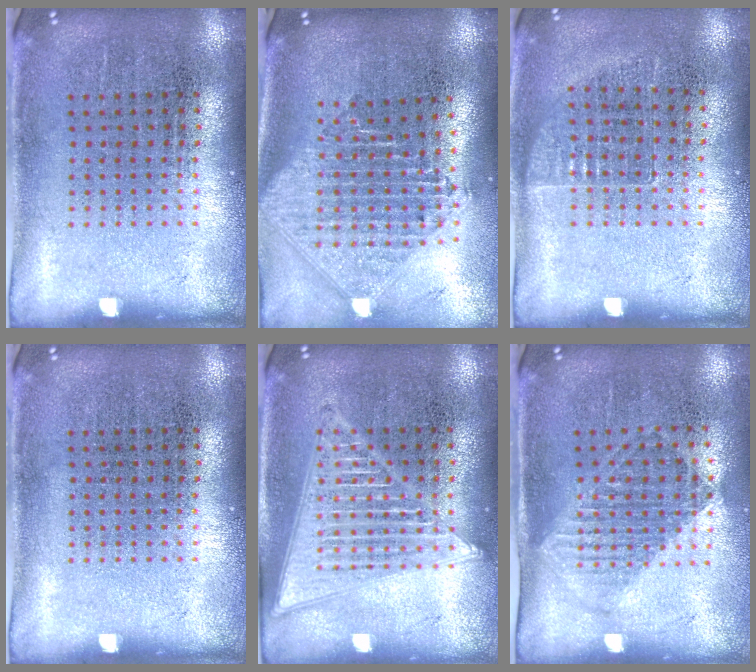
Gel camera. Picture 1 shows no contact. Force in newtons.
{"total": 2.3, "press": 1.8, "slide": 1.4}
{"total": 0.7, "press": 0.7, "slide": 0.1}
{"total": 0.0}
{"total": 2.2, "press": 2.2, "slide": 0.3}
{"total": 1.2, "press": 1.1, "slide": 0.6}